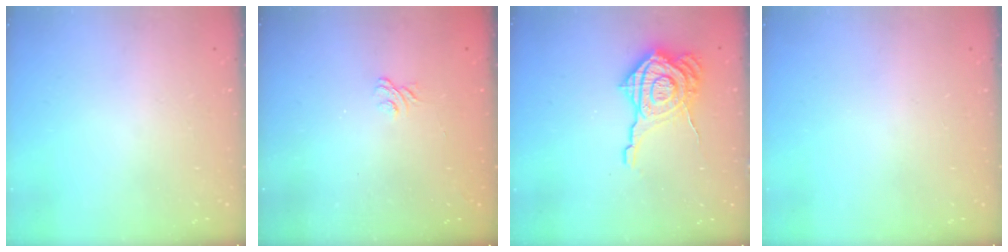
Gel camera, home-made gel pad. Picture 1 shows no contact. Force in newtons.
{"total": 1.8, "press": 1.4, "slide": 1.1}
{"total": 15.5, "press": 15.5, "slide": 0.9}
{"total": 0.0}